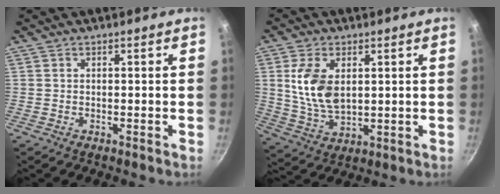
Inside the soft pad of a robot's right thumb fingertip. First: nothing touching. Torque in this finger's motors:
{"motor_torque": [0.26, 0.29, 1.45, -0.11, 0.36]}